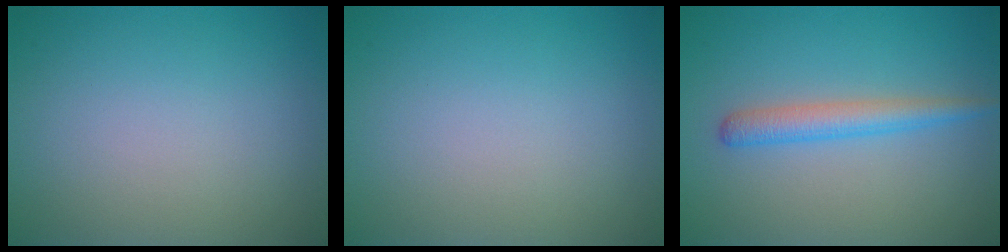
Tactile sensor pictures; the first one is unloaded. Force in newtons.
{"total": 0.0}
{"total": 2.6, "press": 2.6, "slide": 0.1}